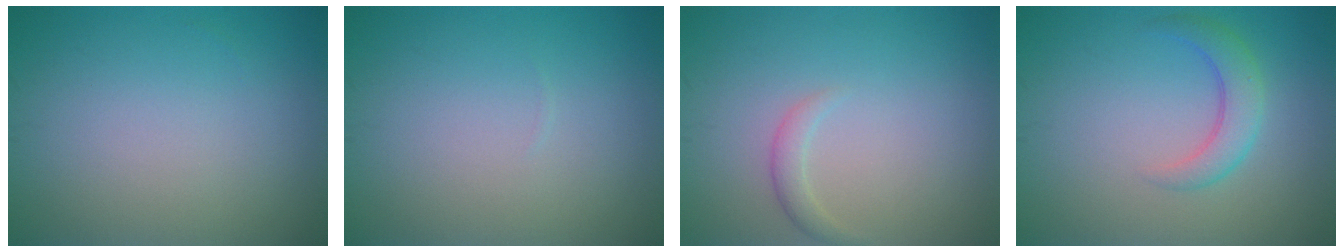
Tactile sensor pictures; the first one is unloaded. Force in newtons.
{"total": 0.0}
{"total": 1.2, "press": 1.2, "slide": 0.0}
{"total": 2.8, "press": 2.8, "slide": 0.1}